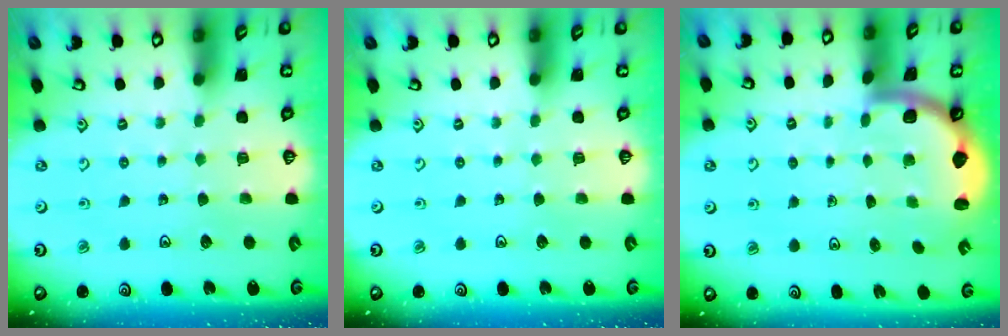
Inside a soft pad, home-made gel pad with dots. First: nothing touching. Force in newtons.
{"total": 0.0}
{"total": 1.6, "press": 1.6, "slide": 0.1}